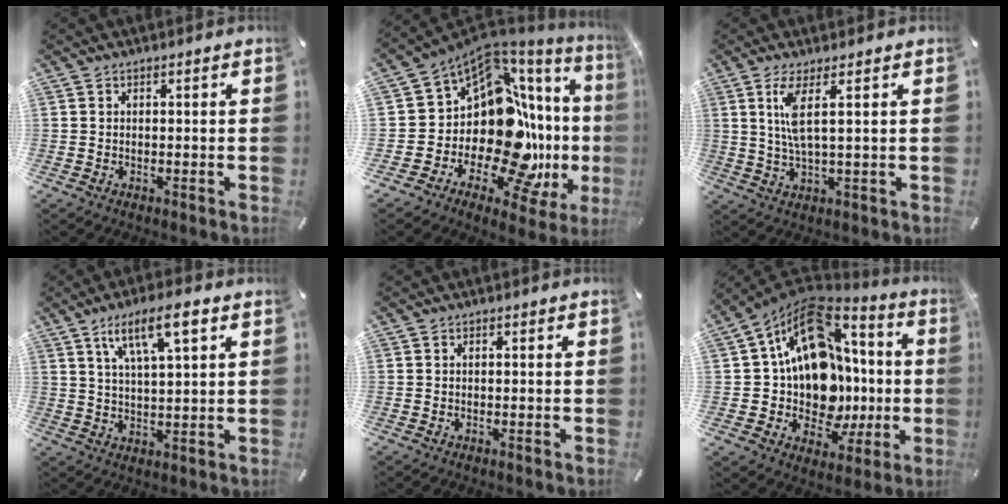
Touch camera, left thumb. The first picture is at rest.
{"total": 18.3, "force": [-3.0, 12.1, 13.4], "torque": [-0.207, -0.080, -0.020]}
{"total": 7.0, "force": [2.3, 1.0, 6.6], "torque": [-0.147, -0.010, 0.034]}
{"total": 9.9, "force": [5.7, 2.7, 7.7], "torque": [-0.137, -0.010, 0.095]}
{"total": 0.0}
{"total": 20.4, "force": [3.4, 15.2, 13.1], "torque": [-0.229, -0.044, 0.065]}